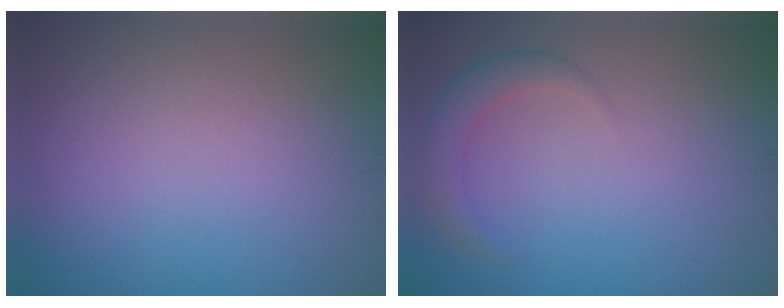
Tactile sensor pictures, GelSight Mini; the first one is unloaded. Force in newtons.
{"total": 2.4, "press": 2.4, "slide": 0.4}